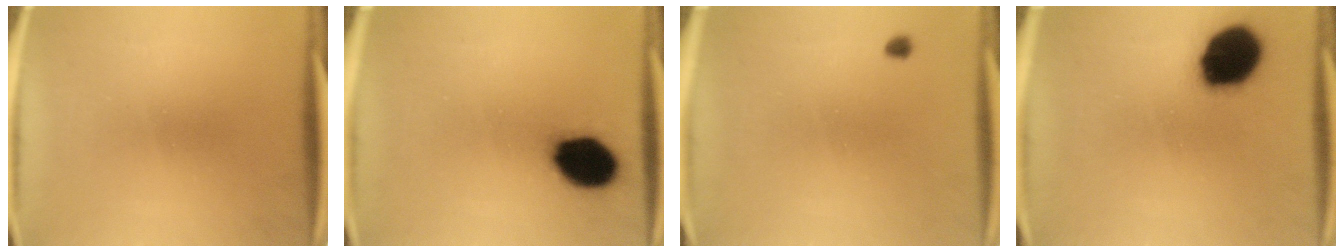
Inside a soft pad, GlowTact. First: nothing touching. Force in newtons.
{"total": 13.6}
{"total": 0.9}
{"total": 17.3}